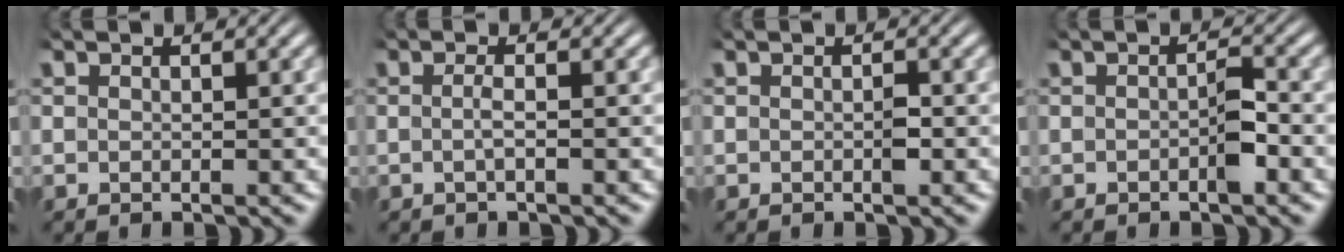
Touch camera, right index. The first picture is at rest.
{"total": 1.2, "force": [-0.6, -0.2, 1.0], "torque": [-0.022, -0.004, -0.010]}
{"total": 0.6, "force": [-0.2, 0.2, 0.5], "torque": [-0.010, -0.002, -0.005]}
{"total": 1.4, "force": [-0.6, 0.1, 1.3], "torque": [-0.015, 0.000, -0.011]}